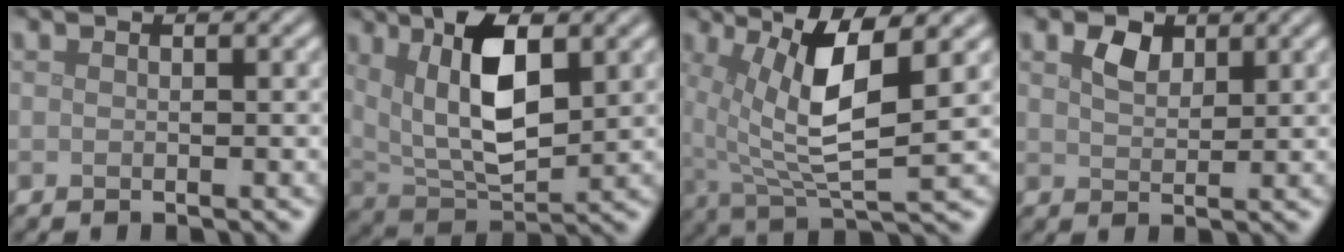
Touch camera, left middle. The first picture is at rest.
{"total": 8.3, "force": [2.6, 3.3, 7.1], "torque": [-0.140, -0.001, 0.049]}
{"total": 7.8, "force": [2.1, 2.1, 7.2], "torque": [-0.137, -0.002, 0.039]}
{"total": 2.1, "force": [1.3, 1.3, 1.1], "torque": [-0.024, 0.003, 0.027]}